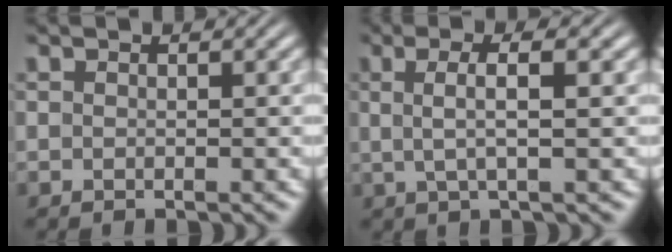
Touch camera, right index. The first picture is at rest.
{"total": 3.5, "force": [1.1, 0.4, 3.3], "torque": [-0.057, 0.007, 0.020]}